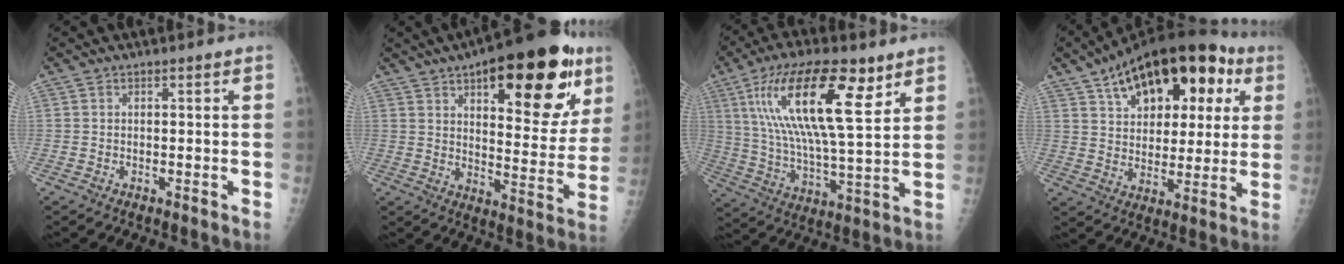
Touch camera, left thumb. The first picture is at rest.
{"total": 25.8, "force": [12.8, 10.5, 19.8], "torque": [-0.229, -0.028, 0.183]}
{"total": 21.4, "force": [9.7, 6.3, 18.0], "torque": [-0.323, -0.028, 0.169]}
{"total": 23.2, "force": [10.0, 13.1, 16.3], "torque": [-0.217, 0.013, 0.155]}